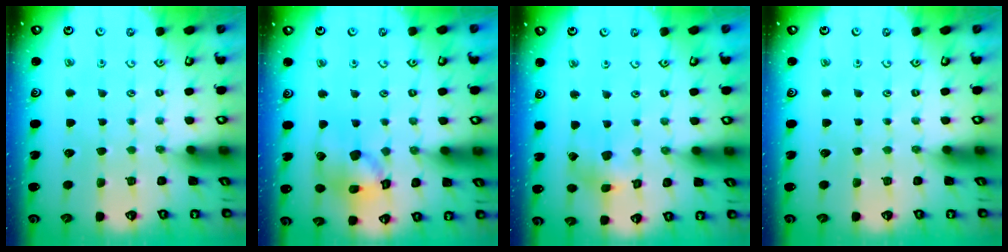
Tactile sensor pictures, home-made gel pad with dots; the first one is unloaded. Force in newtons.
{"total": 14.0, "press": 13.9, "slide": 1.9}
{"total": 5.2, "press": 5.1, "slide": 0.6}
{"total": 0.0}